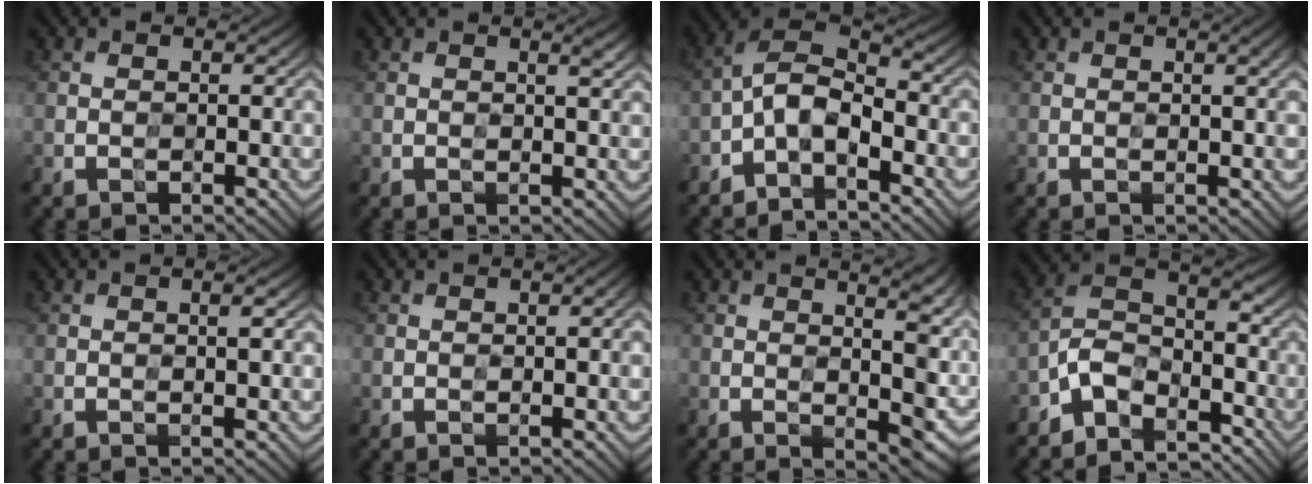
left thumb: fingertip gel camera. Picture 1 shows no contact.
{"total": 1.5, "force": [0.9, 0.0, 1.2], "torque": [-0.020, 0.001, 0.013]}
{"total": 6.9, "force": [-3.0, 3.1, 5.3], "torque": [-0.105, 0.014, -0.077]}
{"total": 2.4, "force": [0.7, 0.4, 2.3], "torque": [-0.030, 0.006, 0.010]}
{"total": 1.3, "force": [0.4, 0.0, 1.2], "torque": [-0.022, 0.002, 0.005]}
{"total": 1.9, "force": [0.3, 0.3, 1.8], "torque": [-0.026, 0.003, 0.003]}
{"total": 9.4, "force": [2.8, 2.9, 8.5], "torque": [-0.102, 0.009, 0.043]}
{"total": 7.8, "force": [-5.8, 3.6, 3.7], "torque": [-0.065, 0.002, -0.129]}